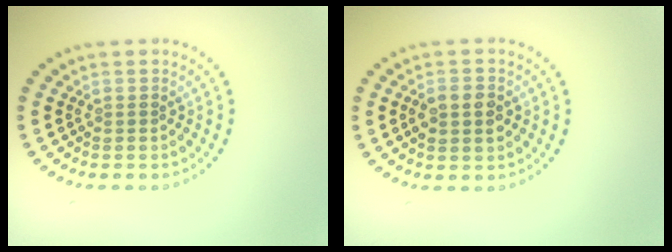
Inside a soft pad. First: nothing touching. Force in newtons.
{"total": 3.0, "press": 3.0, "slide": 0.1}